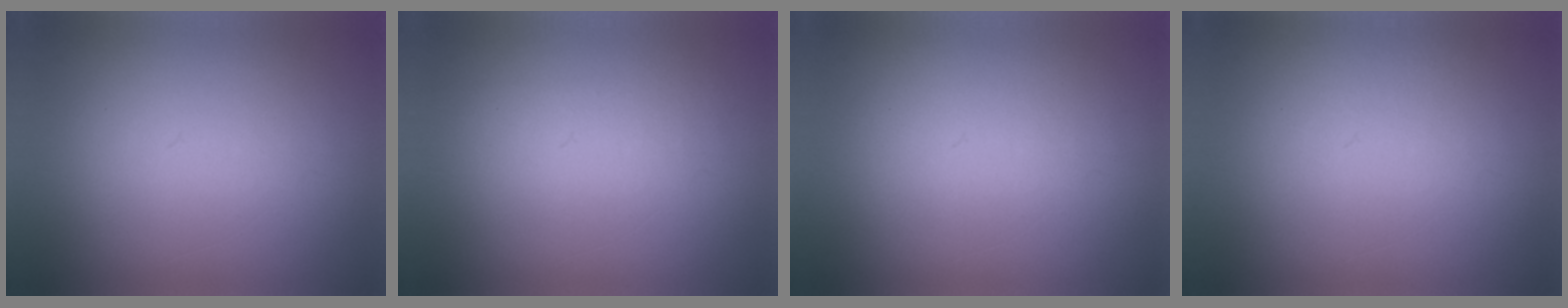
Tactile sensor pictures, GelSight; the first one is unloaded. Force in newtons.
{"total": 1.3}
{"total": 1.2}
{"total": 1.1}